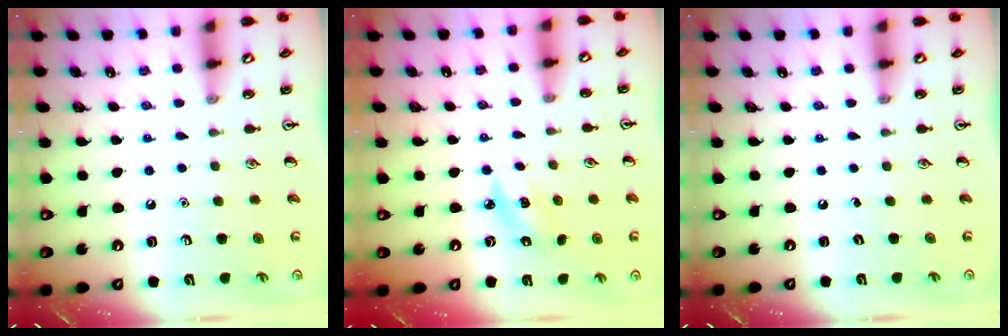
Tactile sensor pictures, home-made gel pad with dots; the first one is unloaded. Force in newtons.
{"total": 3.0, "press": 3.0, "slide": 0.5}
{"total": 0.0}